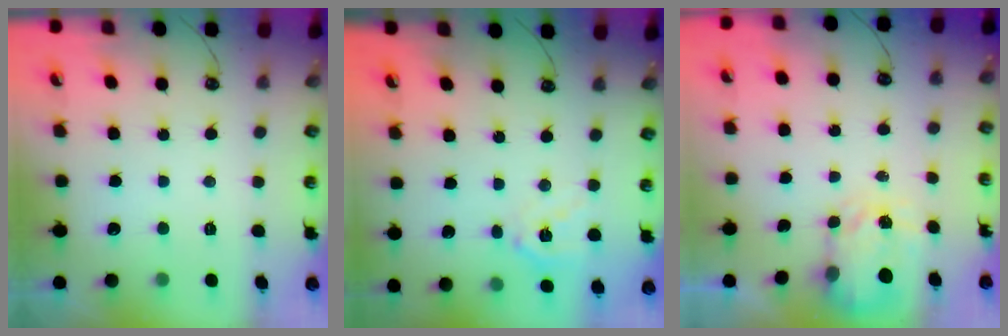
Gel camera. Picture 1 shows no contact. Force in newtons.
{"total": 12.0, "press": 11.9, "slide": 1.7}
{"total": 3.8, "press": 3.8, "slide": 0.5}